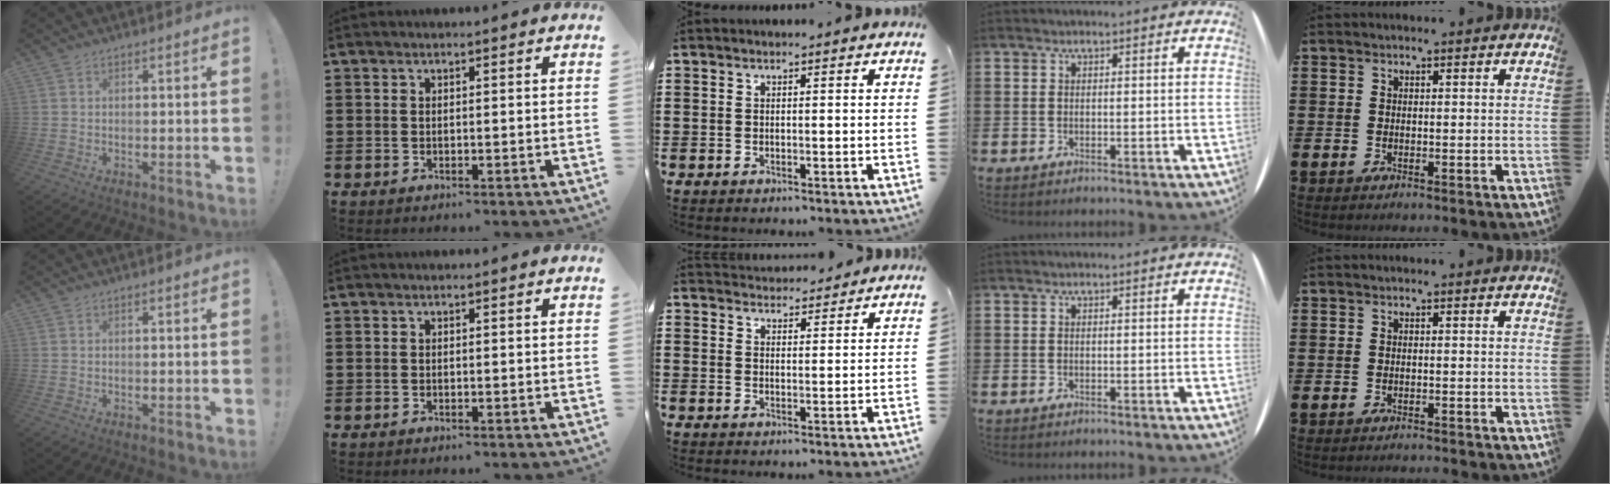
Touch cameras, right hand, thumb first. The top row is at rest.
{"middle": {"total": 3.3, "force": [3.3, 0.5, -0.3], "torque": [0.006, -0.014, 0.061]}, "little": {"total": 0.5, "force": [-0.5, -0.1, 0.0], "torque": [-0.001, -0.002, -0.011]}}